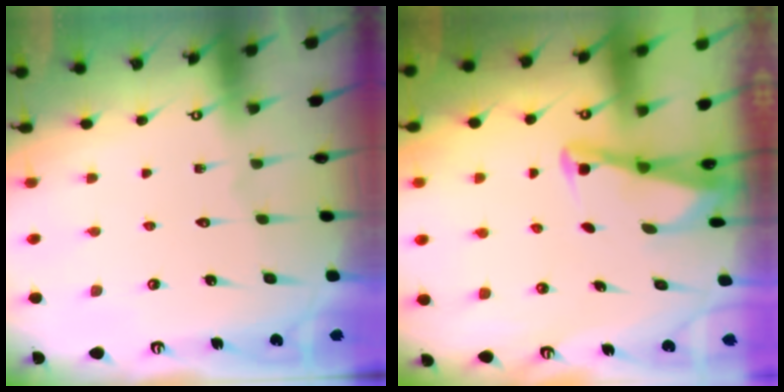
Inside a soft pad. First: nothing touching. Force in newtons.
{"total": 2.9, "press": 2.9, "slide": 0.3}